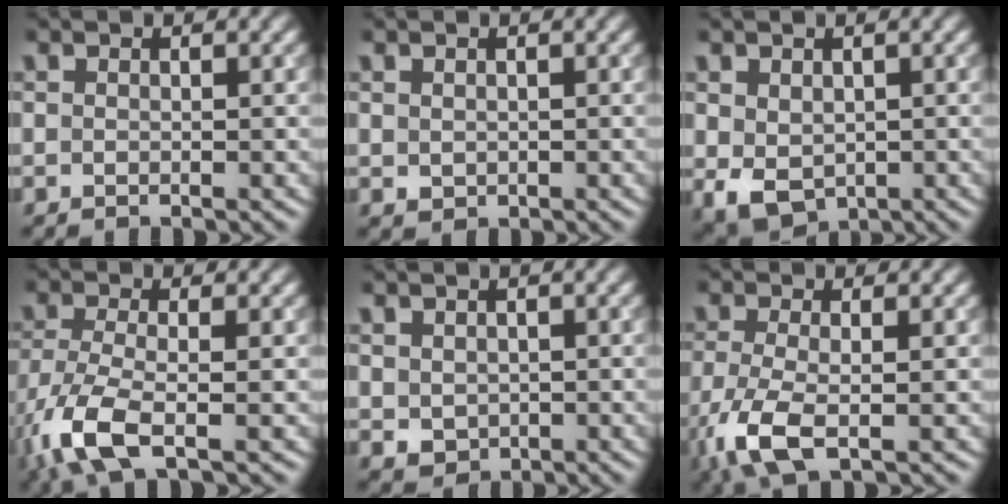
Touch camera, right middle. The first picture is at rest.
{"total": 0.8, "force": [0.3, 0.7, 0.3], "torque": [-0.006, -0.002, 0.009]}
{"total": 3.9, "force": [-0.1, 3.0, 2.5], "torque": [-0.055, -0.013, 0.006]}
{"total": 6.3, "force": [-3.2, 2.1, 5.0], "torque": [-0.124, -0.014, -0.073]}
{"total": 1.9, "force": [0.2, 1.6, 0.9], "torque": [-0.023, -0.005, 0.005]}
{"total": 5.1, "force": [-2.0, 2.0, 4.2], "torque": [-0.107, -0.012, -0.043]}